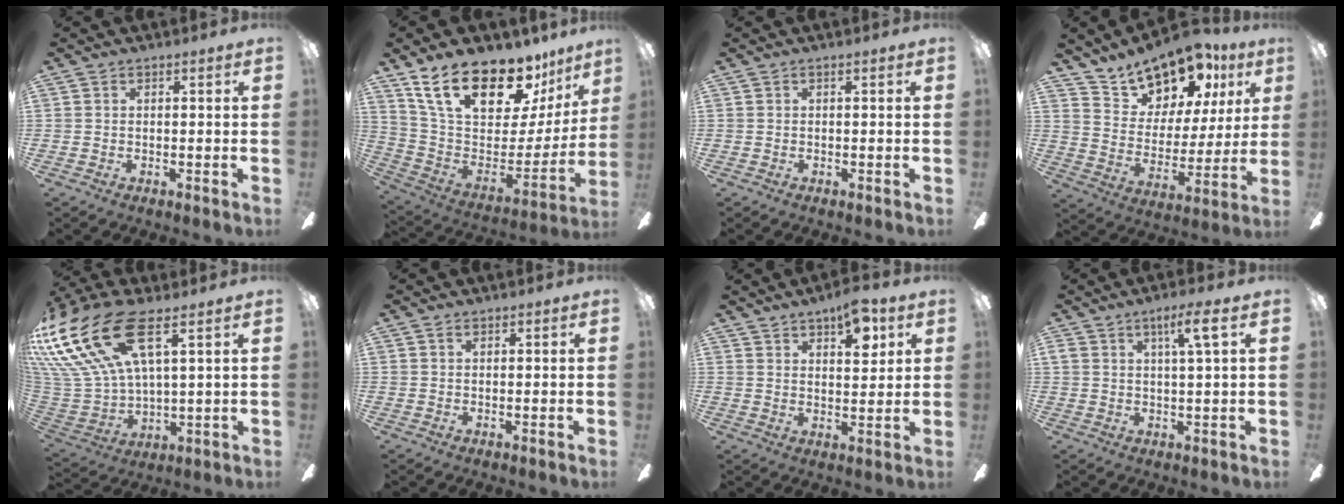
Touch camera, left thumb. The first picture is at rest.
{"total": 23.3, "force": [16.4, 10.2, 13.0], "torque": [-0.213, -0.106, 0.291]}
{"total": 0.0}
{"total": 15.5, "force": [13.2, 7.2, 4.1], "torque": [-0.087, -0.097, 0.242]}
{"total": 23.3, "force": [12.8, 10.0, 16.7], "torque": [-0.372, -0.065, 0.229]}
{"total": 1.1, "force": [0.6, 0.7, 0.7], "torque": [-0.014, 0.002, 0.011]}
{"total": 7.8, "force": [5.2, 3.3, 4.8], "torque": [-0.055, -0.025, 0.086]}
{"total": 5.9, "force": [3.0, 1.1, 4.9], "torque": [-0.085, -0.005, 0.046]}